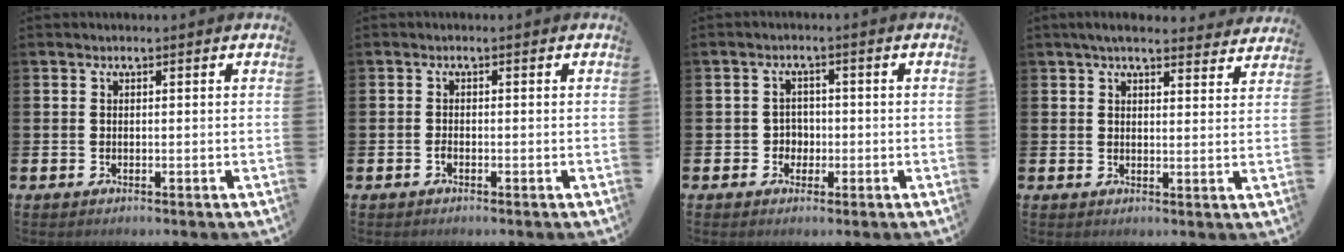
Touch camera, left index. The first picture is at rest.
{"total": 0.7, "force": [-0.5, 0.3, 0.4], "torque": [-0.004, -0.004, -0.011]}
{"total": 2.4, "force": [-0.6, 2.2, 0.5], "torque": [-0.005, 0.002, -0.020]}
{"total": 4.6, "force": [4.2, 0.9, 1.6], "torque": [-0.029, -0.017, 0.074]}